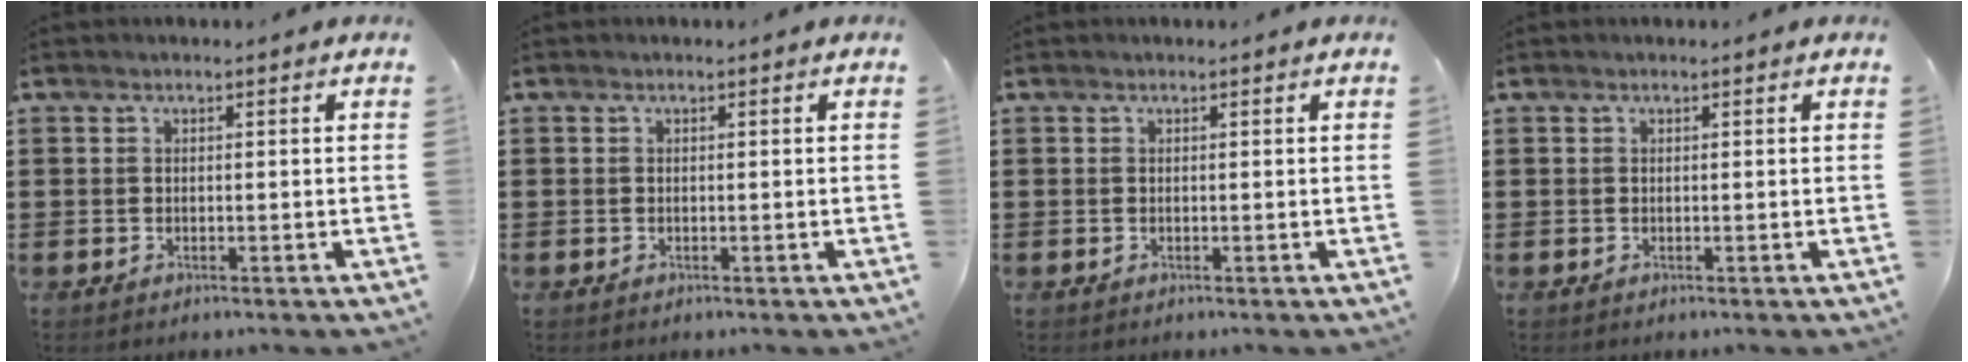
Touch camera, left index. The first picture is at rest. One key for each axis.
{"total": 0.0}
{"total": 0.0}
{"total": 0.0}